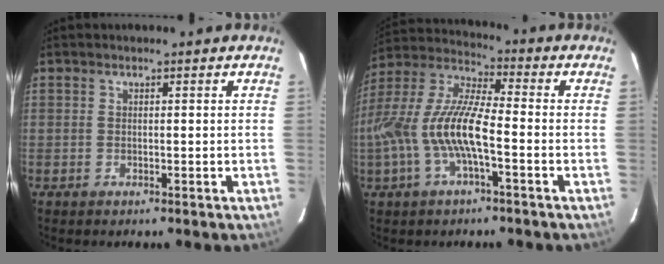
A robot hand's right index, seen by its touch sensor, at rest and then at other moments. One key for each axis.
{"total": 14.8, "fx": -4.0, "fy": 3.9, "fz": 13.7, "tx": -0.281, "ty": -0.001, "tz": -0.077}